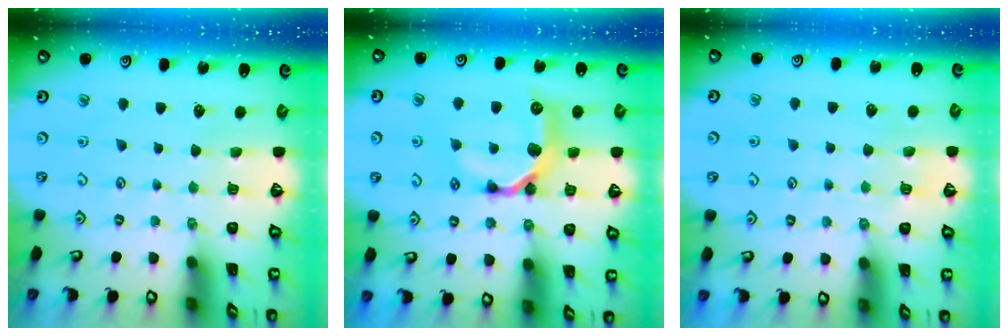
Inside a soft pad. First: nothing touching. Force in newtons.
{"total": 11.9, "press": 11.9, "slide": 0.6}
{"total": 3.2, "press": 3.1, "slide": 0.7}